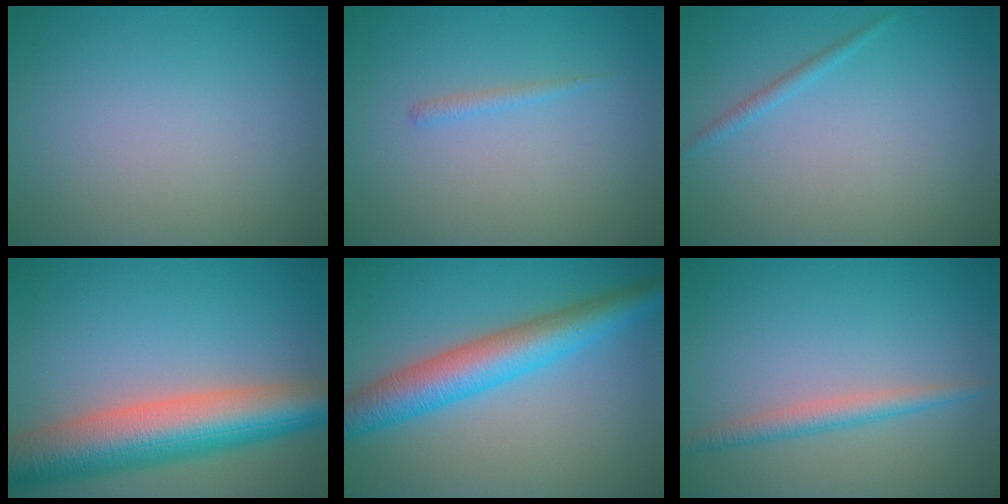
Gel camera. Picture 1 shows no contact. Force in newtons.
{"total": 0.8, "press": 0.8, "slide": 0.1}
{"total": 0.9, "press": 0.9, "slide": 0.2}
{"total": 10.0, "press": 10.0, "slide": 0.3}
{"total": 6.4, "press": 6.4, "slide": 0.1}
{"total": 2.1, "press": 2.1, "slide": 0.0}